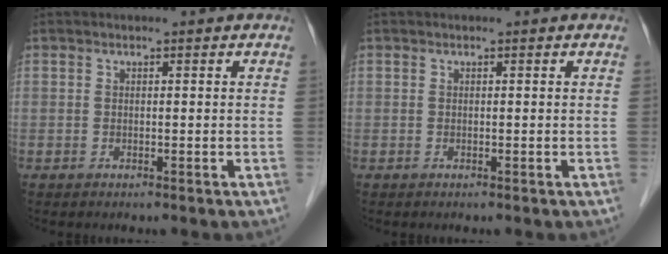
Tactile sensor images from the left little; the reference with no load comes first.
{"total": 0.0}